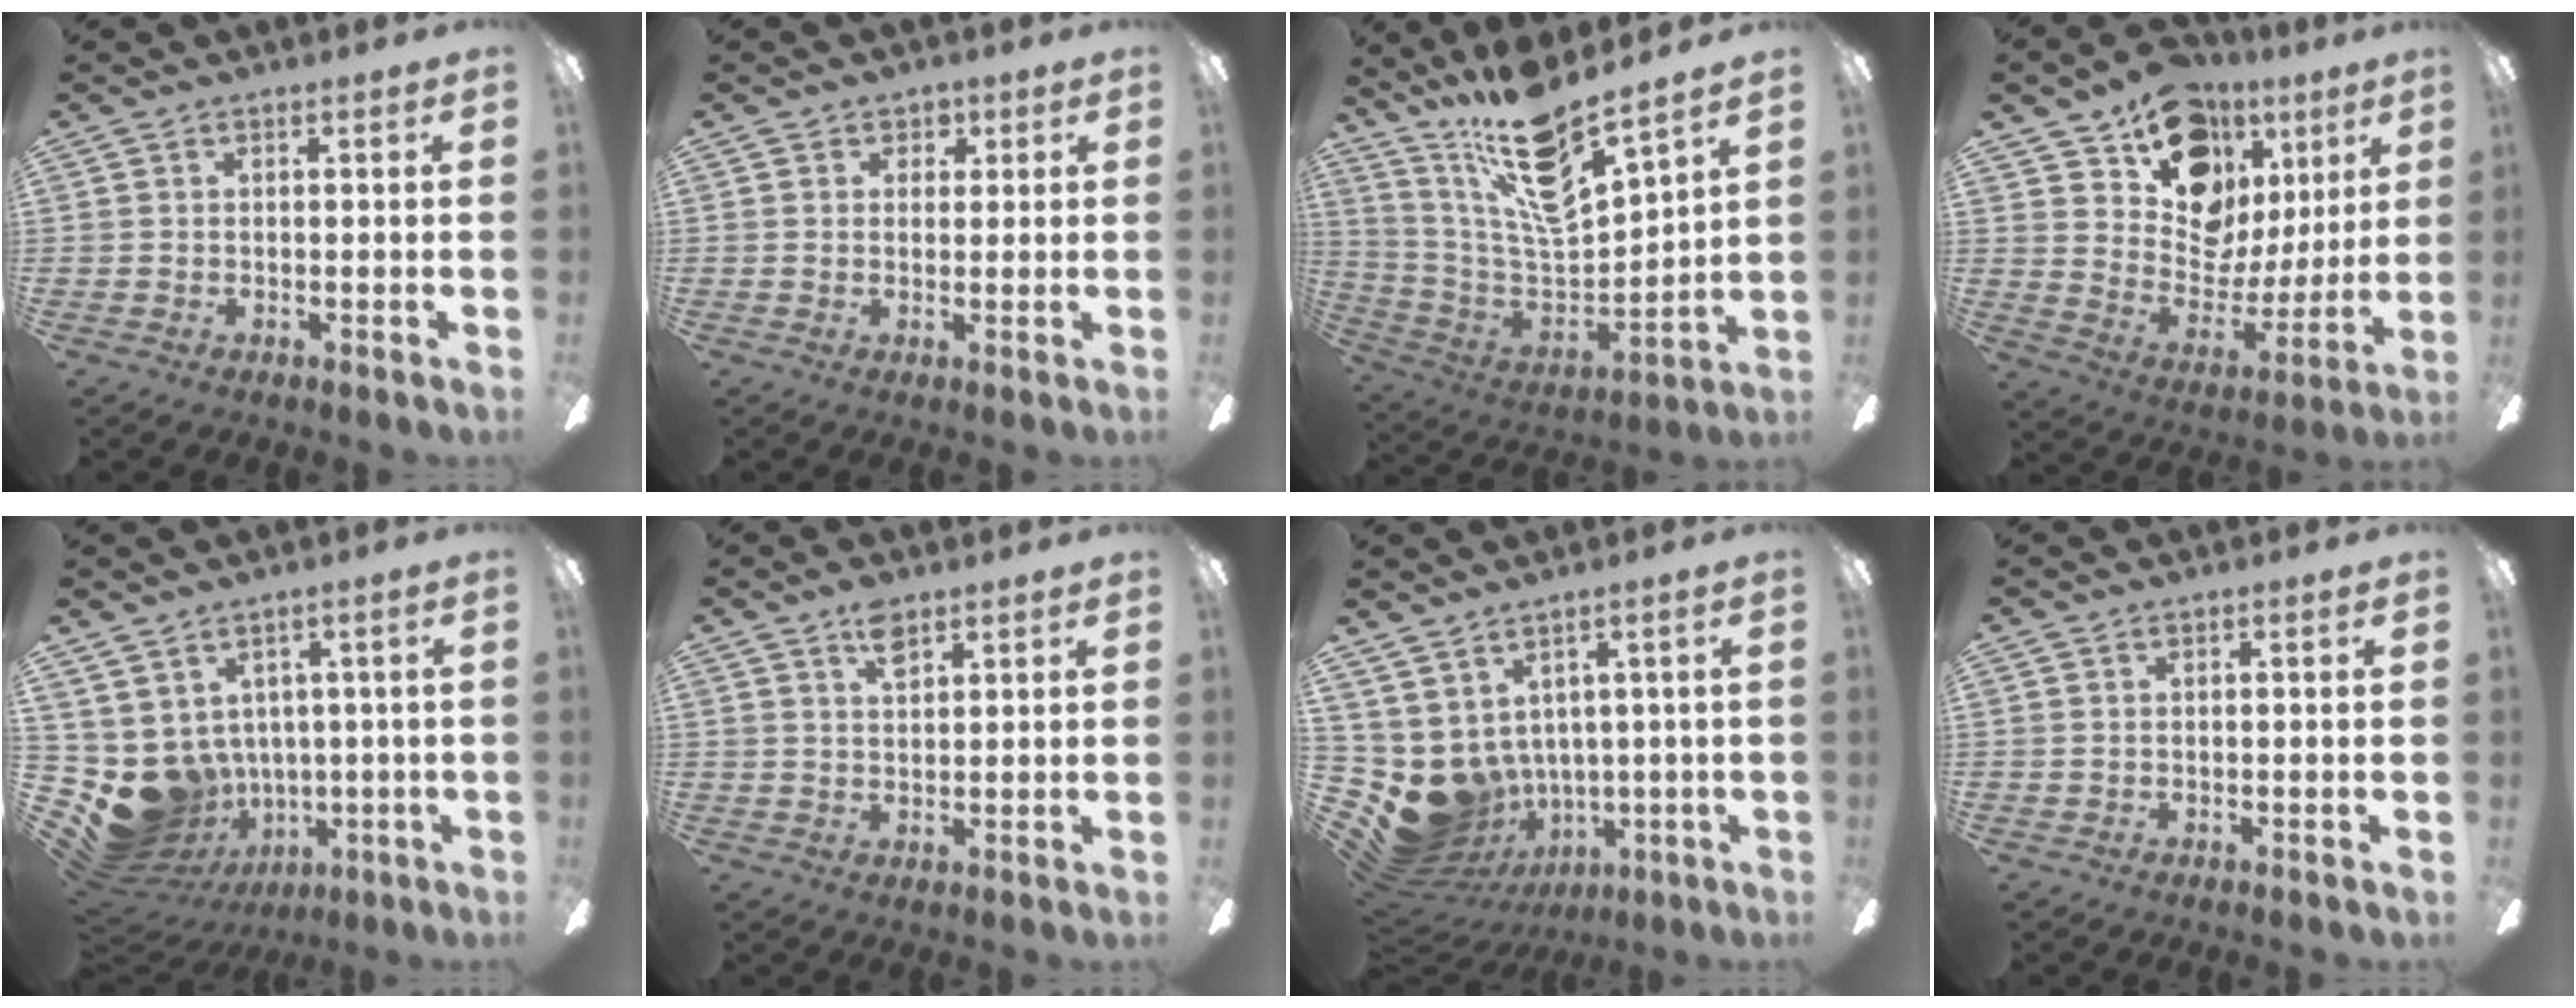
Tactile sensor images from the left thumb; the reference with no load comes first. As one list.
[{"total": 2.7, "force": [1.1, 2.4, 0.5], "torque": [0.000, 0.003, 0.018]}, {"total": 18.6, "force": [14.2, 4.4, 11.2], "torque": [-0.214, -0.102, 0.246]}, {"total": 16.5, "force": [10.1, 11.3, 6.4], "torque": [-0.106, -0.066, 0.187]}, {"total": 8.9, "force": [-0.4, 8.4, 2.8], "torque": [-0.096, -0.023, 0.008]}, {"total": 4.5, "force": [3.0, 2.0, 2.7], "torque": [-0.036, -0.006, 0.048]}, {"total": 7.8, "force": [0.0, 7.4, 2.6], "torque": [-0.091, -0.027, 0.016]}, {"total": 0.0}]